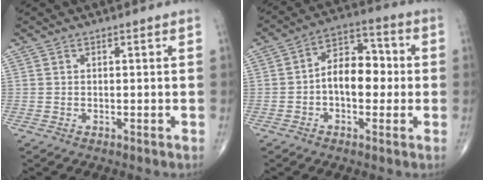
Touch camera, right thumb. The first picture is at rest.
{"total": 10.1, "force": [-0.7, 6.3, 7.9], "torque": [-0.096, 0.032, -0.022]}